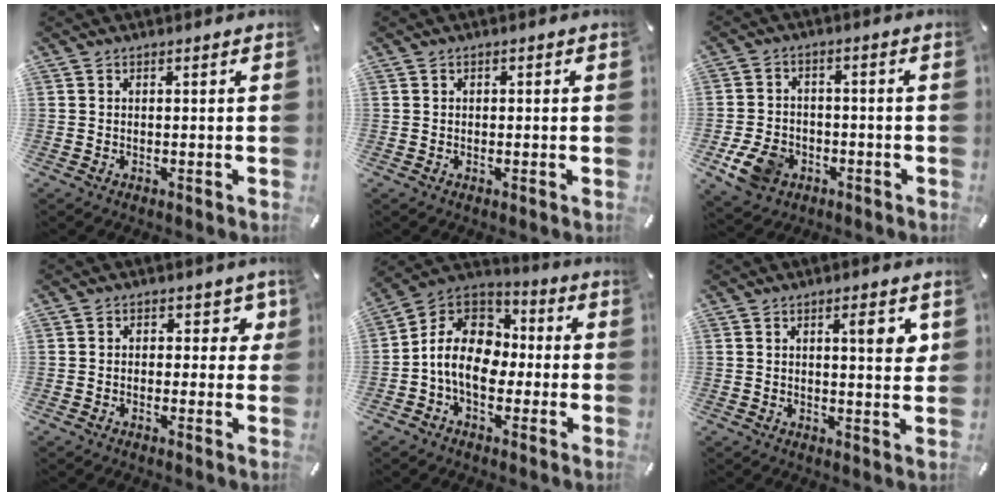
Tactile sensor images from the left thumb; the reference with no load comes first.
{"total": 0.6, "force": [-0.1, 0.5, 0.2], "torque": [-0.002, 0.004, -0.004]}
{"total": 8.8, "force": [-3.7, 6.7, 4.3], "torque": [-0.089, 0.018, -0.065]}
{"total": 4.4, "force": [0.7, 3.2, 3.0], "torque": [-0.029, 0.001, 0.003]}
{"total": 12.4, "force": [-3.0, 9.4, 7.5], "torque": [-0.165, 0.018, -0.059]}
{"total": 5.9, "force": [2.0, 1.5, 5.4], "torque": [-0.076, -0.010, 0.025]}